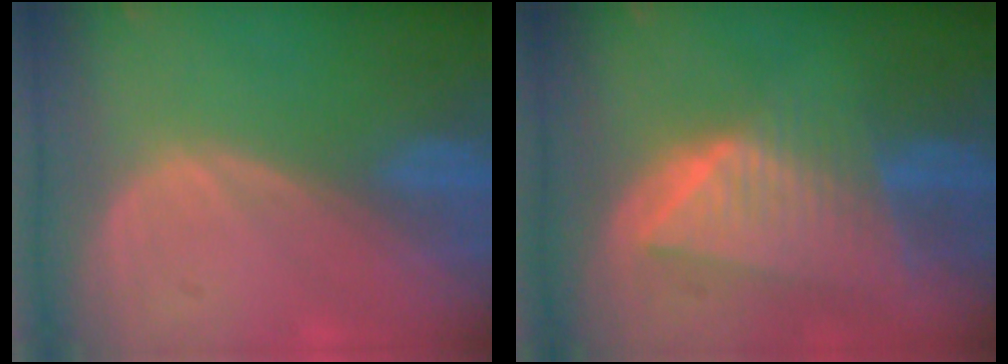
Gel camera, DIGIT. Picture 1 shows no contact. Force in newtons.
{"total": 8.4, "press": 7.6, "slide": 3.7}